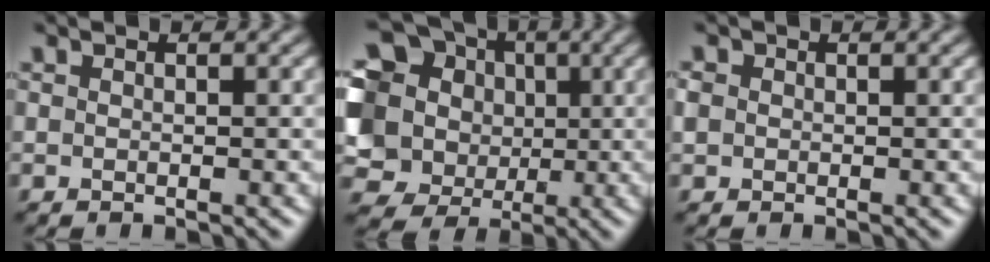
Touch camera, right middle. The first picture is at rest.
{"total": 19.2, "force": [2.7, 17.6, 7.1], "torque": [-0.198, 0.022, 0.014]}
{"total": 1.2, "force": [0.1, 1.2, 0.4], "torque": [-0.009, 0.002, -0.002]}